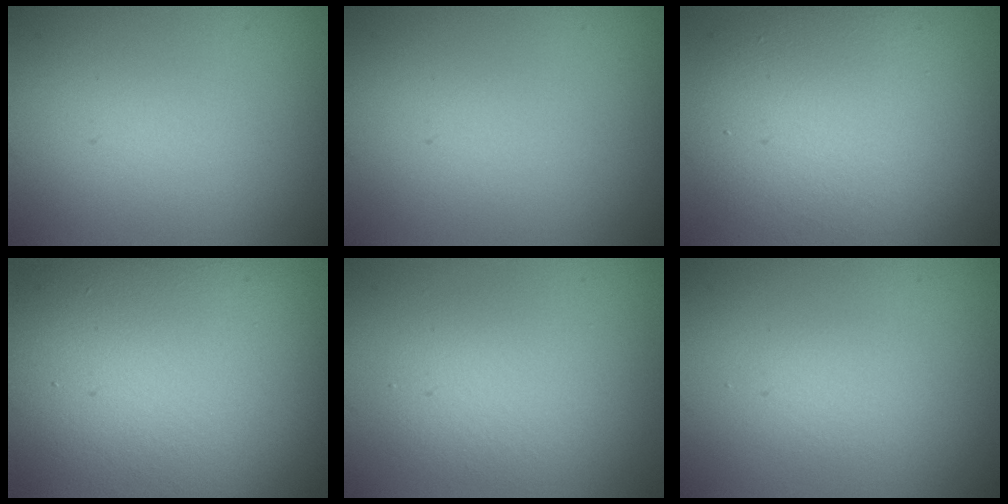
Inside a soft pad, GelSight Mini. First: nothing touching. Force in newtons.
{"total": 0.0}
{"total": 10.1, "press": 10.1, "slide": 0.6}
{"total": 16.2, "press": 16.2, "slide": 1.0}
{"total": 3.6, "press": 3.6, "slide": 0.3}
{"total": 1.2, "press": 1.2, "slide": 0.0}